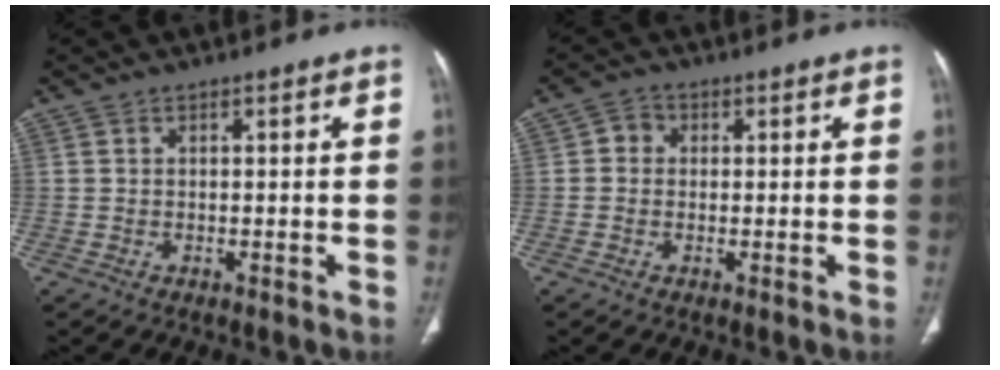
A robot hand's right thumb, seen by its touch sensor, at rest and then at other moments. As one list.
[{"total": 2.7, "force": [0.3, 2.4, 1.2], "torque": [-0.003, 0.007, -0.002]}]